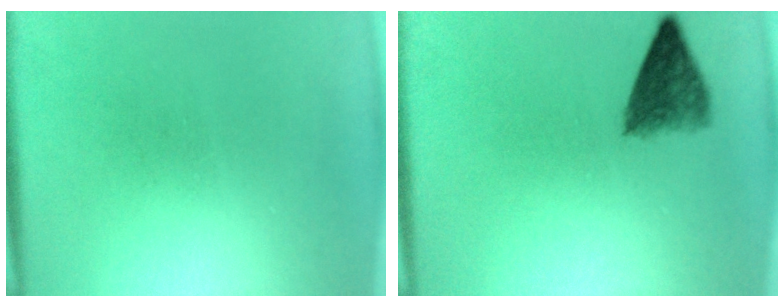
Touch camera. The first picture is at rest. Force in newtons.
{"total": 5.0}